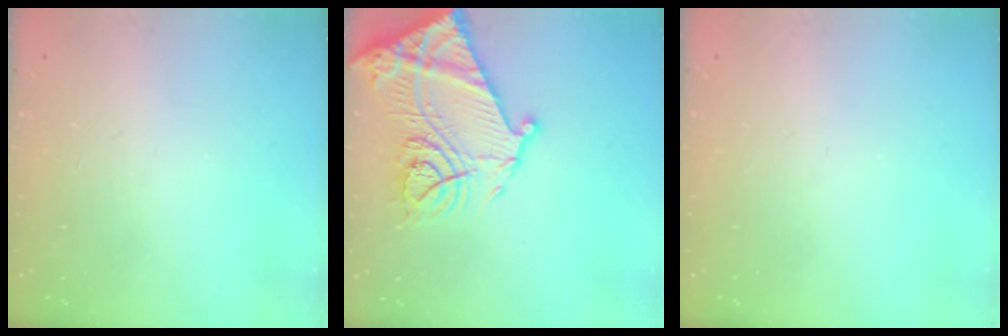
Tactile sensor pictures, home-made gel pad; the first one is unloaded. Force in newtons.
{"total": 22.6, "press": 22.5, "slide": 2.0}
{"total": 0.0}